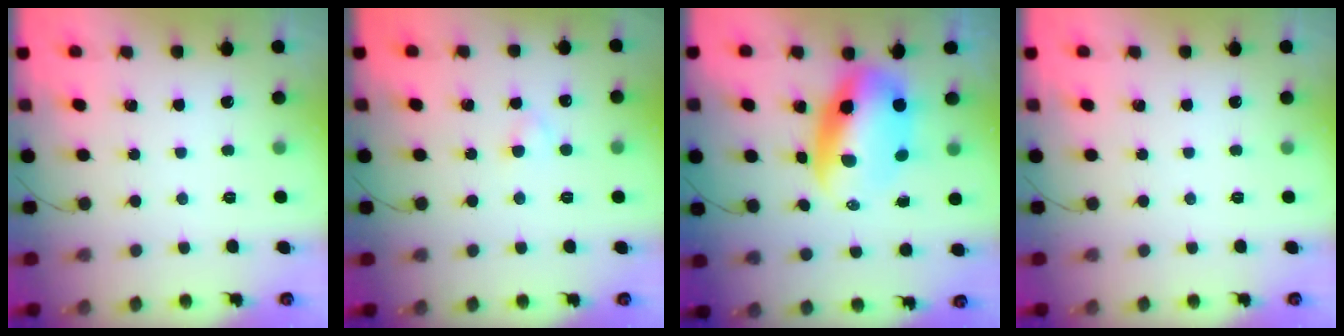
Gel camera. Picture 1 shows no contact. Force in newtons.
{"total": 2.1, "press": 1.9, "slide": 1.0}
{"total": 10.5, "press": 10.1, "slide": 2.8}
{"total": 0.0}